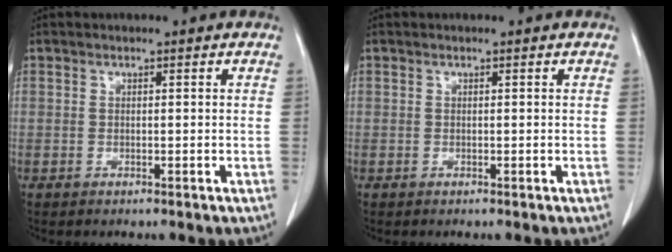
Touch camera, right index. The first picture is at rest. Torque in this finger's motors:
{"motor_torque": [0.00, 0.00, 0.00, 0.00]}